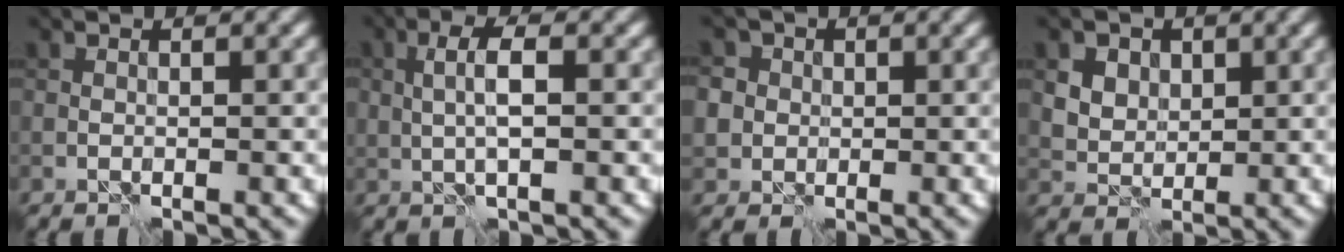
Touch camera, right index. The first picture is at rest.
{"total": 2.8, "force": [0.3, 0.7, 2.7], "torque": [-0.054, 0.006, 0.004]}
{"total": 5.1, "force": [1.3, 4.7, 1.6], "torque": [-0.032, 0.029, 0.005]}
{"total": 6.1, "force": [2.9, 4.6, 2.7], "torque": [-0.063, 0.014, 0.046]}